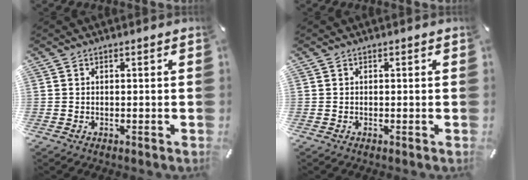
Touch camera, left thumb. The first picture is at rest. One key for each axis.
{"total": 0.0}